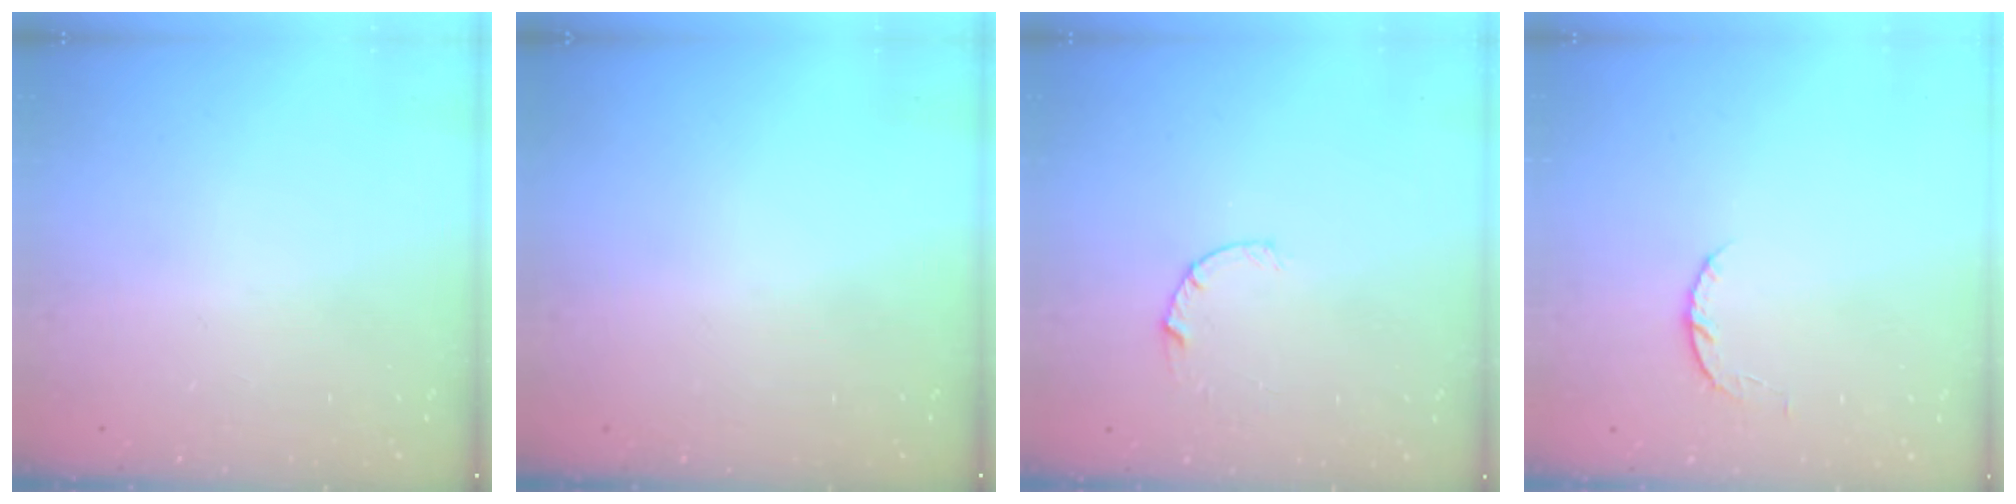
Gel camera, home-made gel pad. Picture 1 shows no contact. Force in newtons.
{"total": 0.0}
{"total": 4.5, "press": 4.4, "slide": 0.5}
{"total": 4.1, "press": 4.1, "slide": 0.6}